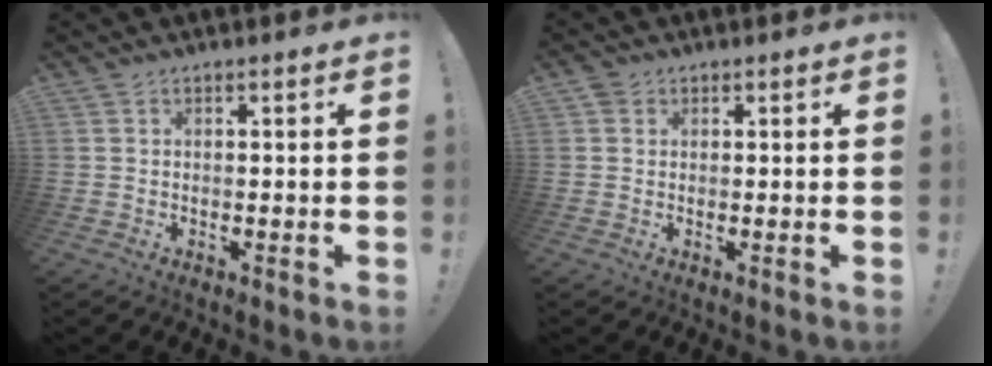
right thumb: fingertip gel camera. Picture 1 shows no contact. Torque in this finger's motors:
{"motor_torque": [0.25, 0.07, 0.36, -0.01, 0.09]}